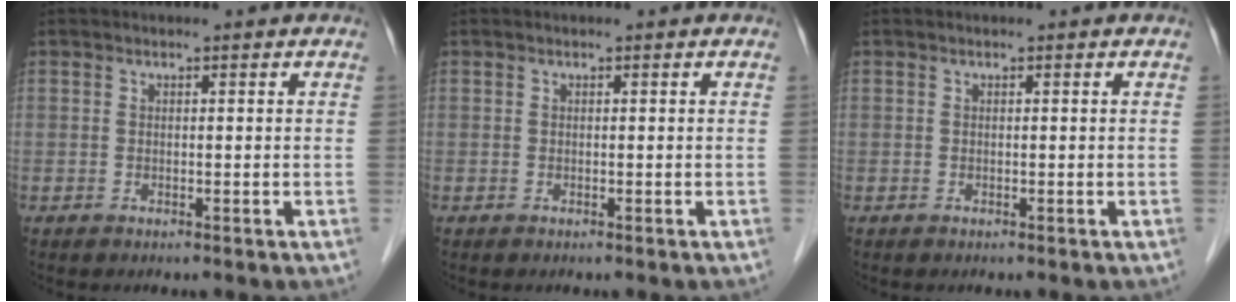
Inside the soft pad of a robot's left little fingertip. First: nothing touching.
{"total": 0.0}
{"total": 0.0}